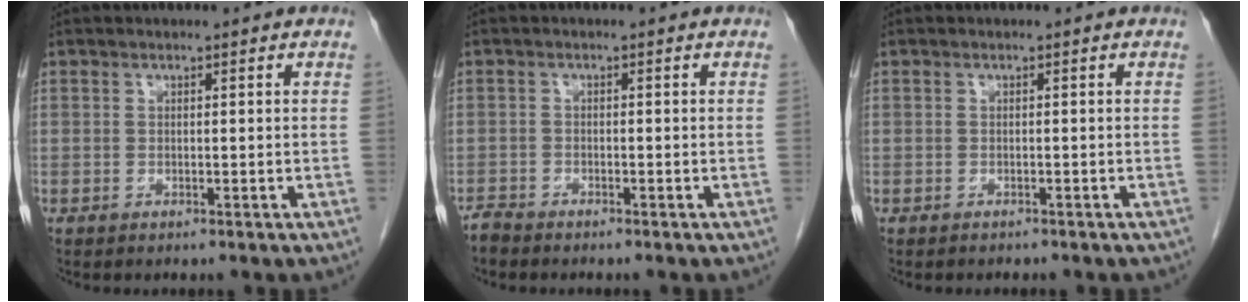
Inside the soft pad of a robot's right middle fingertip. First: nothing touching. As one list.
[{"total": 1.4, "force": [-1.4, 0.1, 0.0], "torque": [0.000, -0.004, -0.026]}, {"total": 2.4, "force": [-2.0, 0.9, 0.8], "torque": [-0.020, -0.003, -0.019]}]